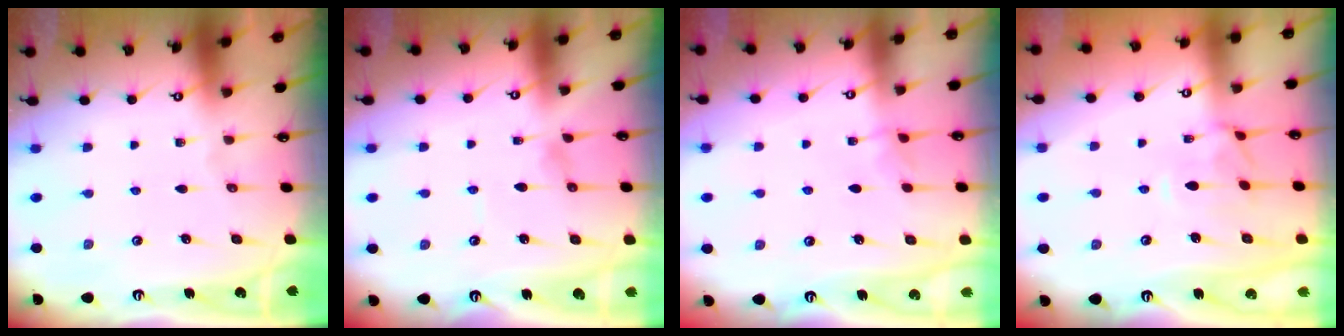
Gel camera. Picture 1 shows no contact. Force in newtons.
{"total": 0.9, "press": 0.9, "slide": 0.3}
{"total": 2.7, "press": 2.7, "slide": 0.2}
{"total": 0.6, "press": 0.0, "slide": 0.6}